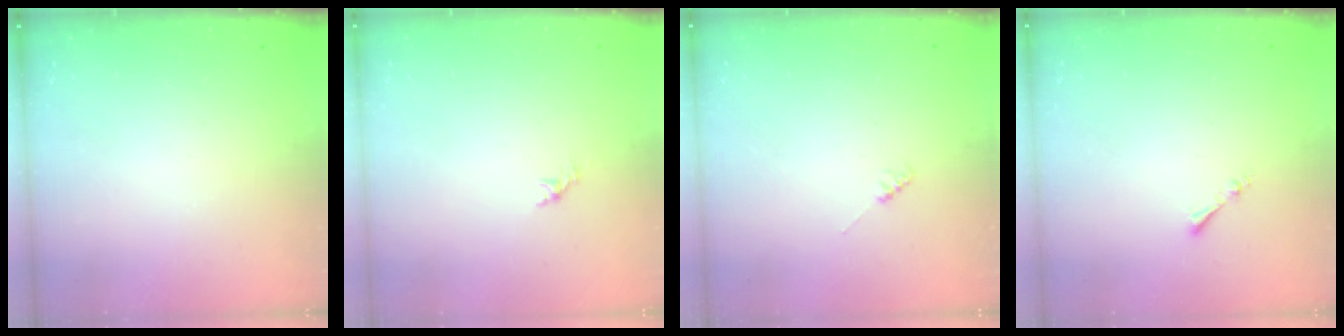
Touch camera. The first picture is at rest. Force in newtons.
{"total": 0.0}
{"total": 2.3, "press": 2.3, "slide": 0.3}
{"total": 1.3, "press": 1.2, "slide": 0.3}